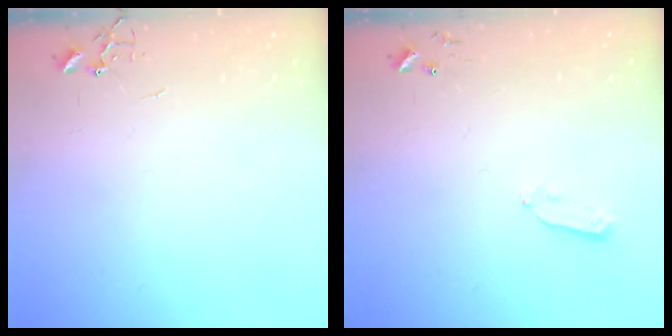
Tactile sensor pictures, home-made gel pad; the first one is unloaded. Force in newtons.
{"total": 2.9, "press": 2.9, "slide": 0.4}